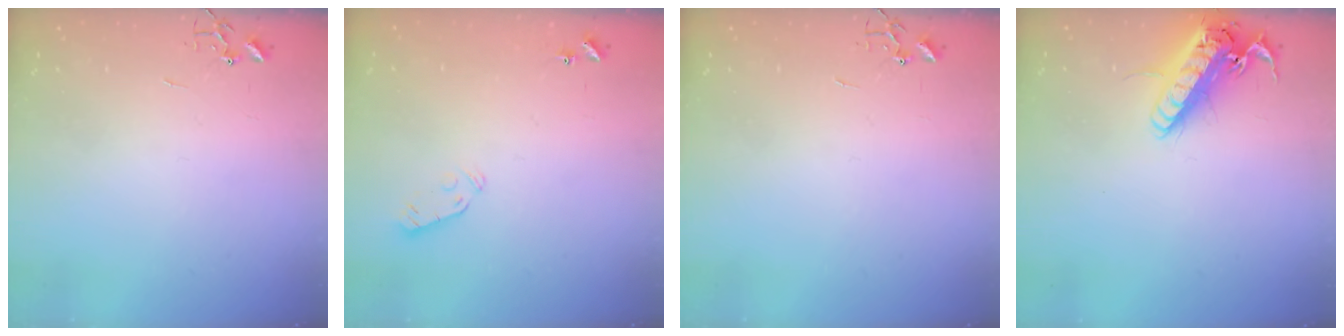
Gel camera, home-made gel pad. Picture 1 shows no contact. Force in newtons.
{"total": 3.5, "press": 3.5, "slide": 0.4}
{"total": 0.0}
{"total": 17.4, "press": 17.1, "slide": 3.3}